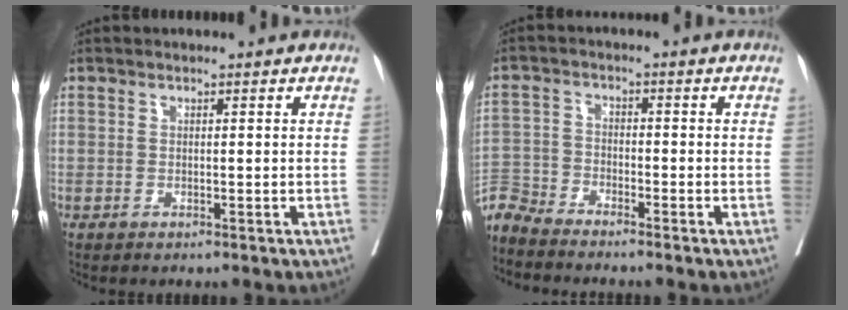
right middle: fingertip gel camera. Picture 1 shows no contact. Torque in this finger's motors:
{"motor_torque": [0.17, -0.17, 0.01, 0.00]}